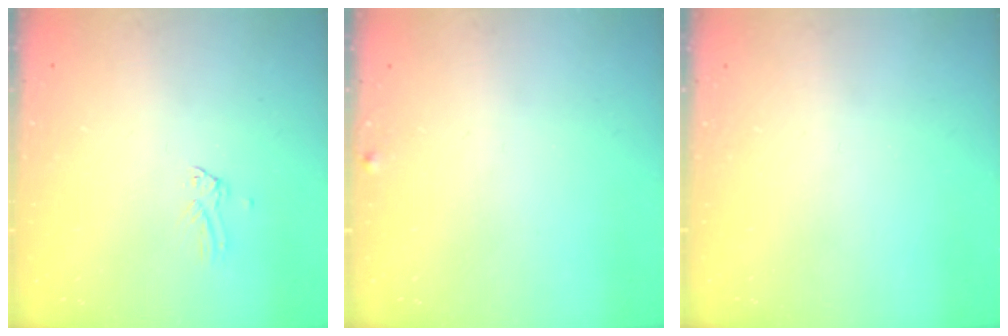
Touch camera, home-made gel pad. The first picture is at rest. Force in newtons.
{"total": 3.2, "press": 3.2, "slide": 0.4}
{"total": 0.0}